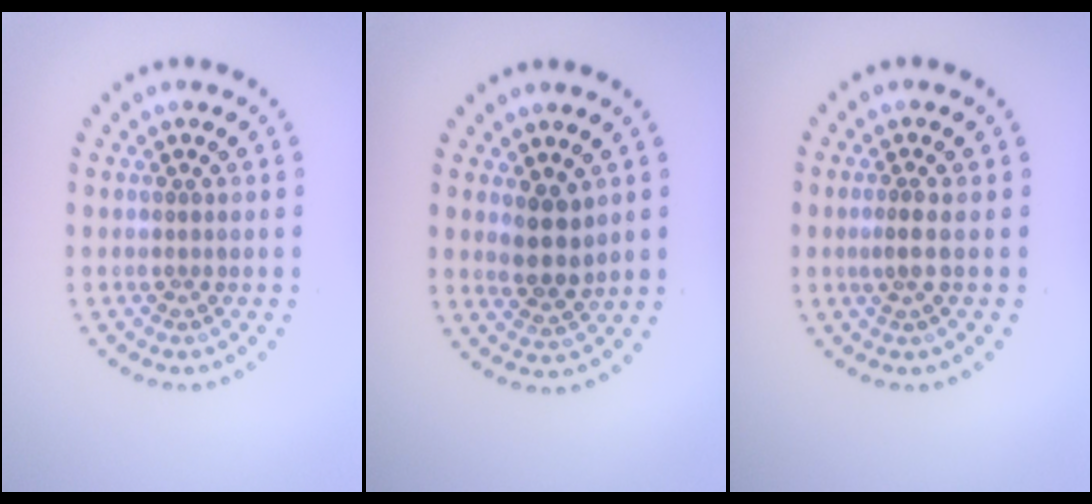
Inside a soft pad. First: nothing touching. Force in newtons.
{"total": 2.8, "press": 2.5, "slide": 1.2}
{"total": 1.2, "press": 0.7, "slide": 1.0}